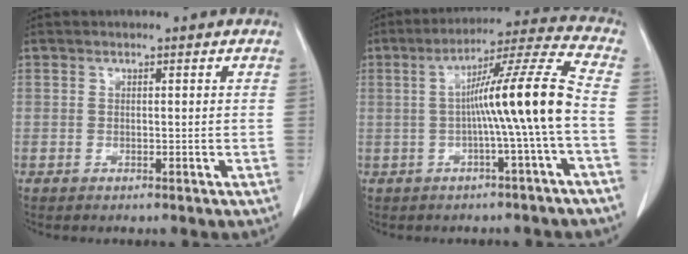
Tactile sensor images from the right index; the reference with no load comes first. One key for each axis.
{"total": 11.6, "fx": -1.3, "fy": -1.8, "fz": 11.3, "tx": -0.182, "ty": 0.018, "tz": -0.022}